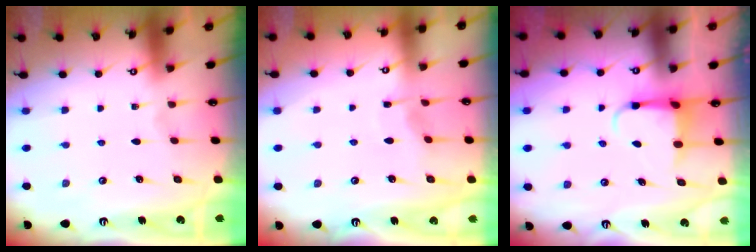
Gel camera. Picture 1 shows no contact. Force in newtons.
{"total": 3.6, "press": 3.5, "slide": 0.4}
{"total": 3.9, "press": 3.9, "slide": 0.4}